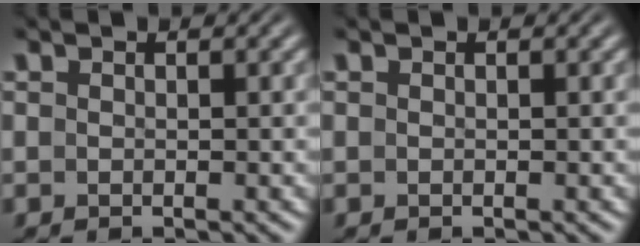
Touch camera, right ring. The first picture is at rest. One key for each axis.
{"total": 0.0}